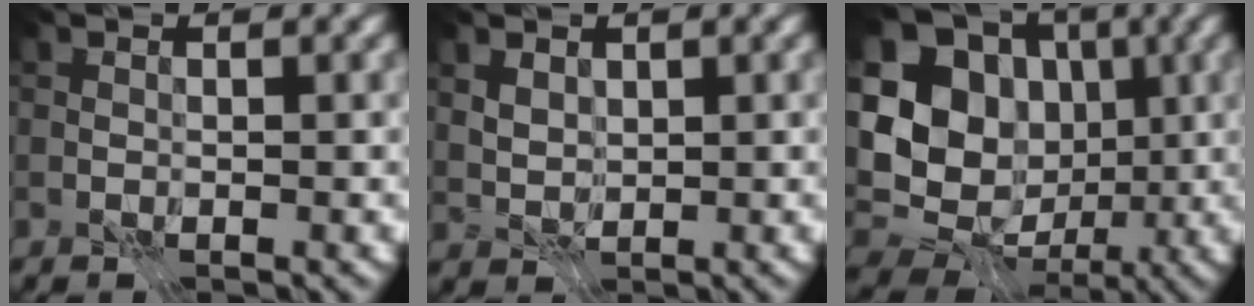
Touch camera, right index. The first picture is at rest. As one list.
[{"total": 1.9, "force": [1.0, 1.3, 1.1], "torque": [-0.027, -0.008, 0.025]}, {"total": 12.8, "force": [0.7, 10.4, 7.3], "torque": [-0.149, 0.006, 0.012]}]